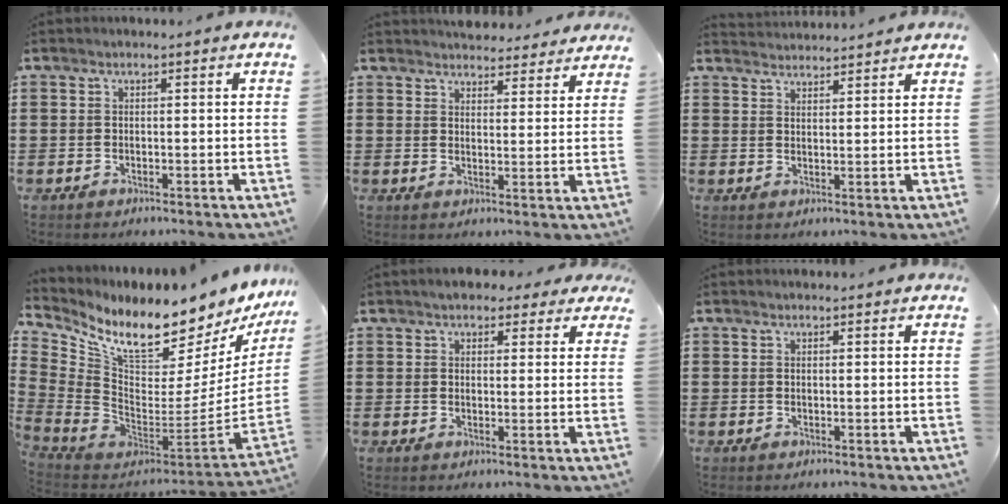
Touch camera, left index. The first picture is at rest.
{"total": 4.2, "force": [4.1, 0.6, 0.4], "torque": [-0.014, -0.020, 0.074]}
{"total": 2.6, "force": [2.6, -0.2, -0.4], "torque": [-0.001, -0.010, 0.050]}
{"total": 9.4, "force": [7.8, 2.5, 4.6], "torque": [-0.111, -0.081, 0.132]}
{"total": 3.3, "force": [2.8, 1.5, 1.0], "torque": [-0.021, 0.003, 0.051]}
{"total": 0.7, "force": [0.6, 0.3, 0.1], "torque": [-0.003, 0.001, 0.012]}